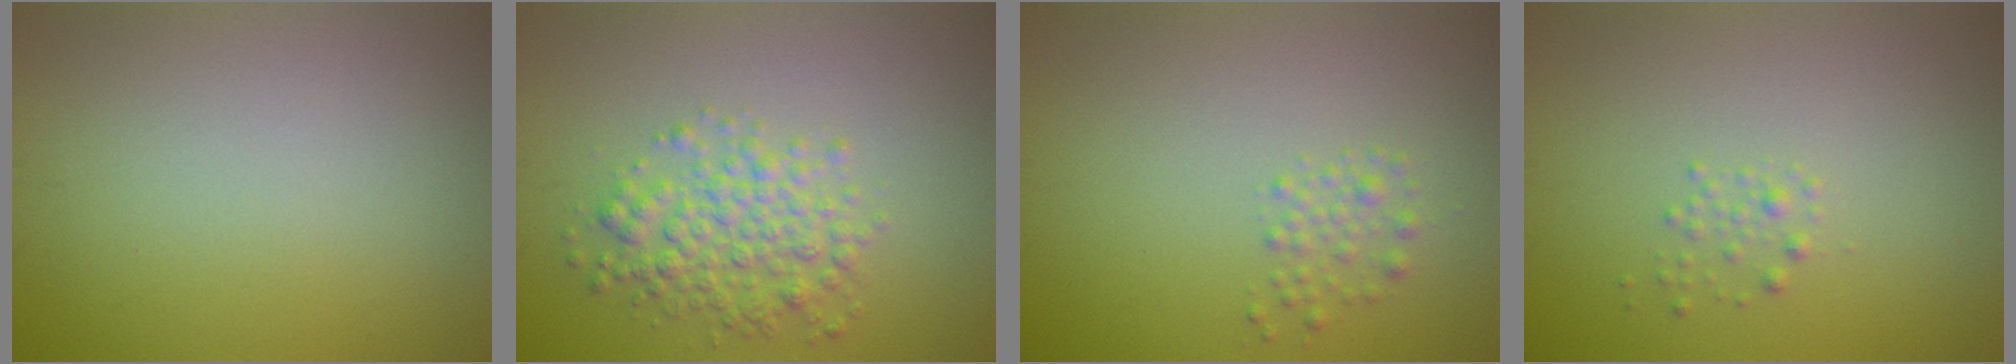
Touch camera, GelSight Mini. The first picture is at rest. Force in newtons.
{"total": 3.7, "press": 3.7, "slide": 0.0}
{"total": 1.4, "press": 1.3, "slide": 0.1}
{"total": 0.9, "press": 0.9, "slide": 0.0}